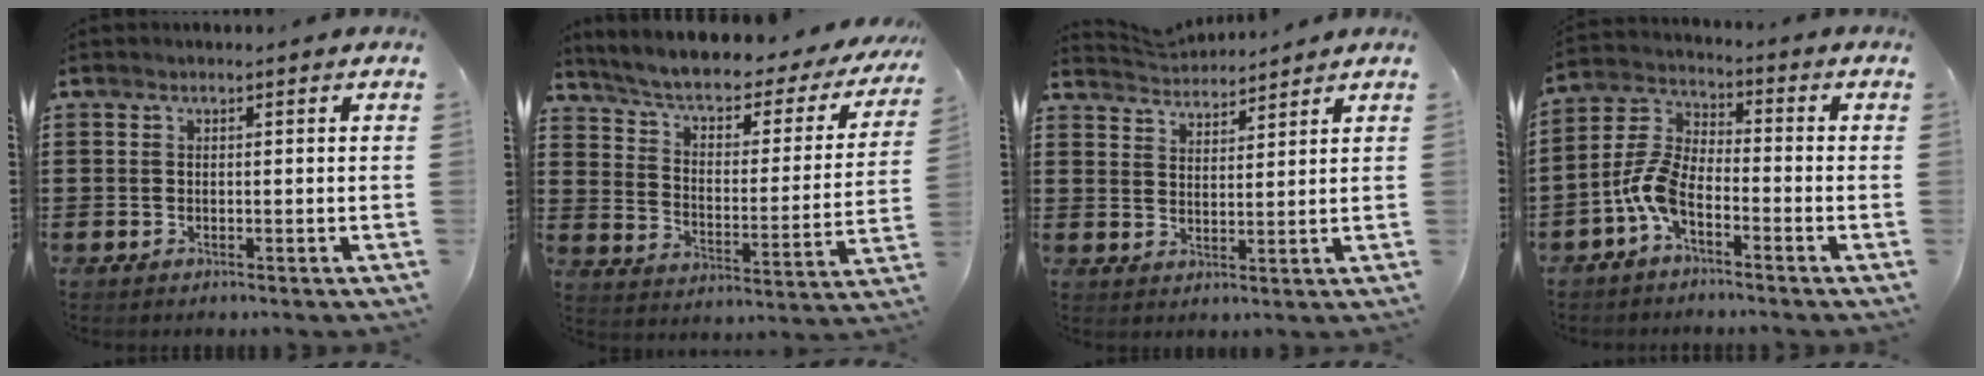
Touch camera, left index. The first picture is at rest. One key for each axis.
{"total": 4.8, "fx": 3.4, "fy": 1.7, "fz": 3.0, "tx": -0.076, "ty": -0.027, "tz": 0.049}
{"total": 3.3, "fx": 3.3, "fy": 0.0, "fz": -0.5, "tx": -0.003, "ty": -0.015, "tz": 0.060}
{"total": 6.9, "fx": -4.2, "fy": 2.7, "fz": 4.7, "tx": -0.132, "ty": -0.010, "tz": -0.092}